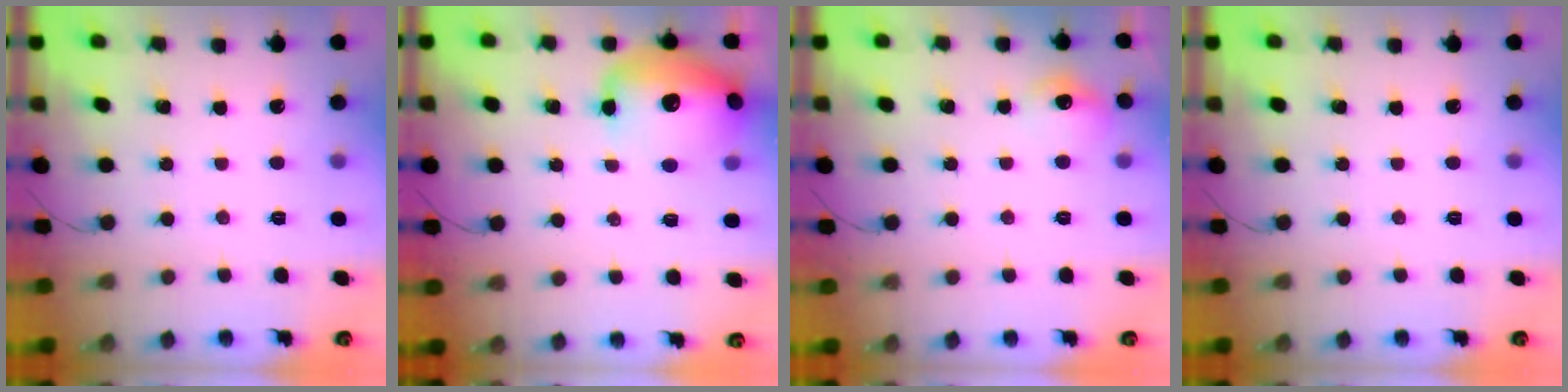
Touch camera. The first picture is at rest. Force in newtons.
{"total": 17.0, "press": 16.3, "slide": 4.7}
{"total": 7.8, "press": 7.7, "slide": 0.8}
{"total": 0.0}